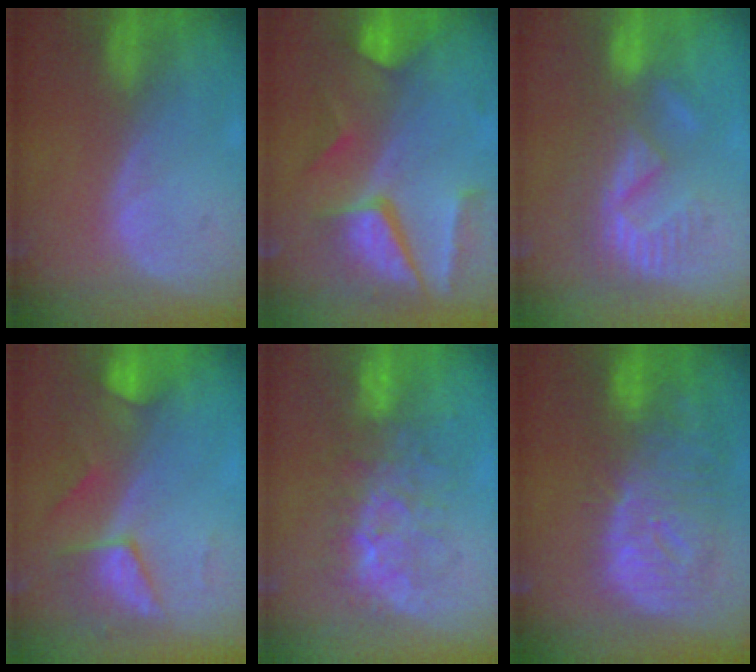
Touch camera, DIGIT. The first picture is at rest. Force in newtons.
{"total": 10.4, "press": 8.8, "slide": 5.5}
{"total": 9.1, "press": 8.1, "slide": 4.1}
{"total": 7.6, "press": 6.7, "slide": 3.5}
{"total": 8.1, "press": 7.8, "slide": 1.9}
{"total": 12.5, "press": 10.8, "slide": 6.3}